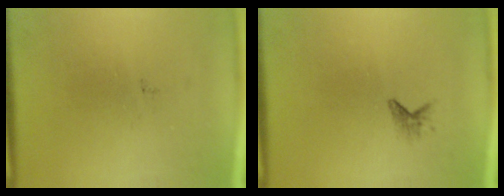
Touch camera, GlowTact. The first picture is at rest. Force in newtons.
{"total": 1.0}